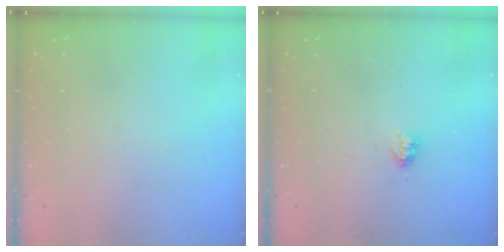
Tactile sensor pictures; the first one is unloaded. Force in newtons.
{"total": 2.9, "press": 2.9, "slide": 0.5}